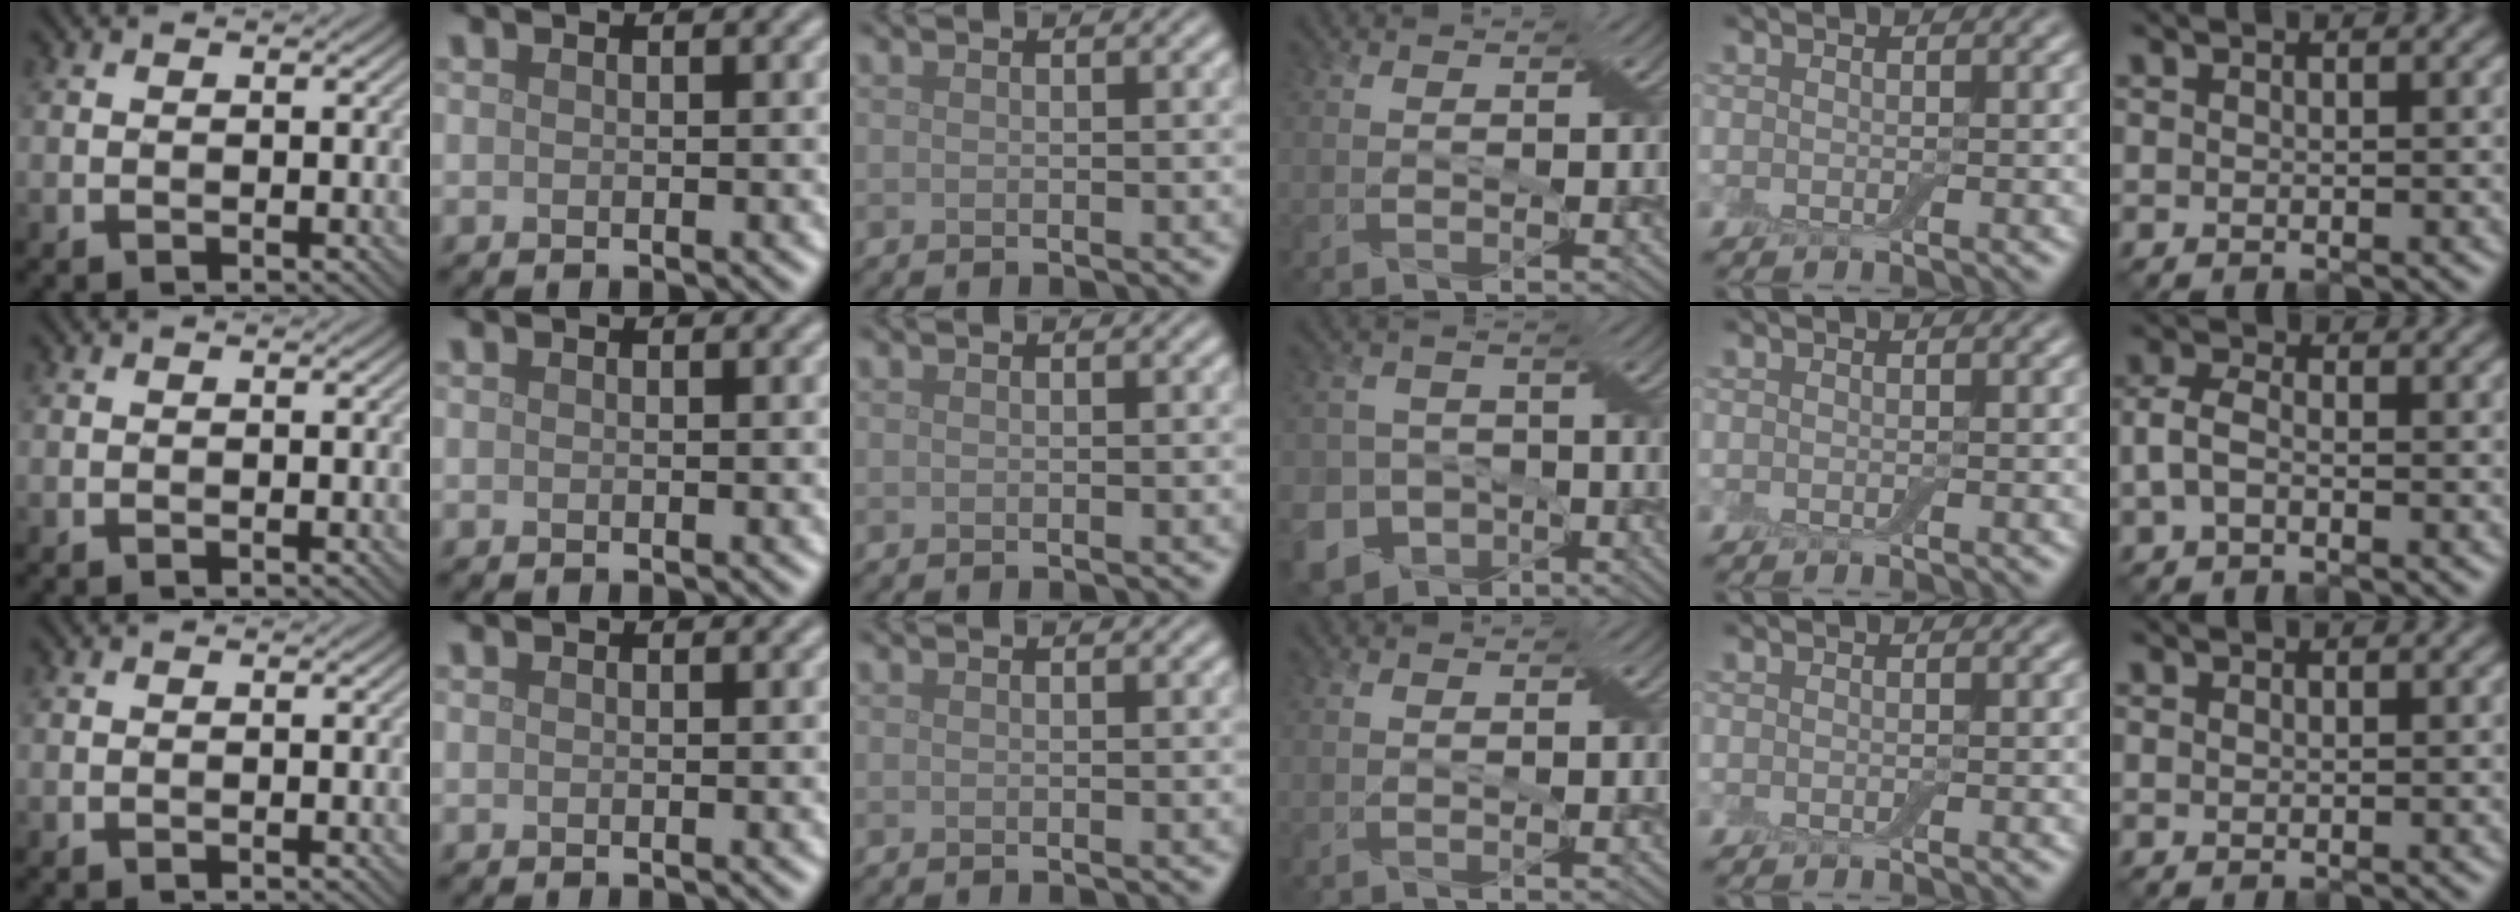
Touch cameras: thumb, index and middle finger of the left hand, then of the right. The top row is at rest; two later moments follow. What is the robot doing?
{"motion": "wipe", "object": "dish"}